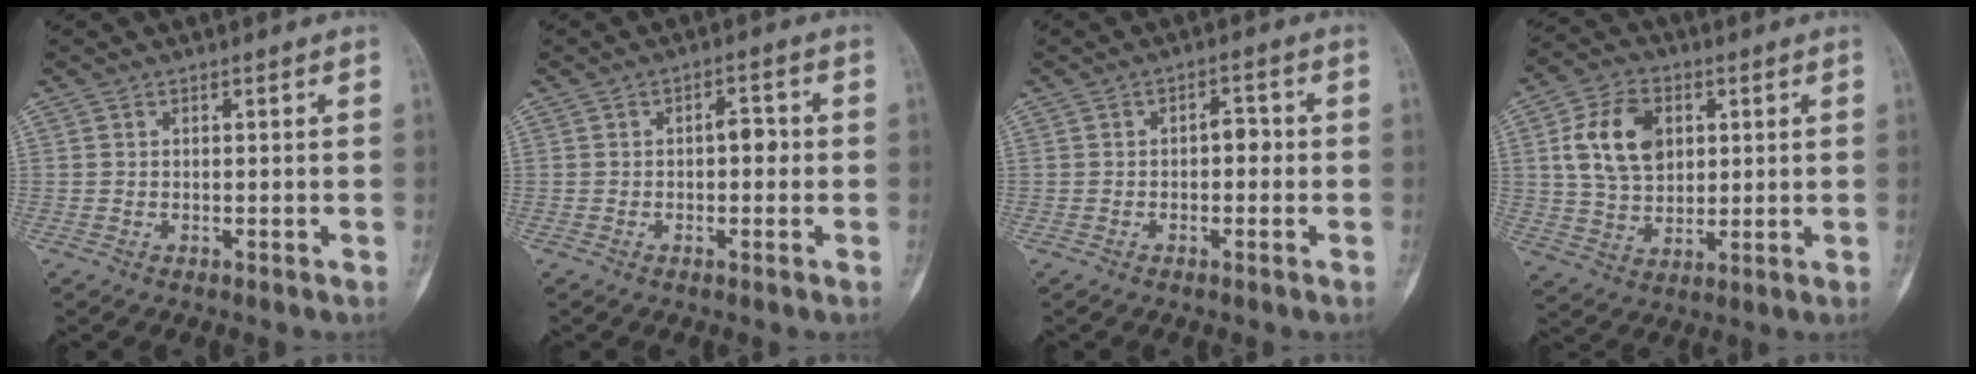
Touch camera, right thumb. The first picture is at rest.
{"total": 3.6, "force": [0.0, 1.9, 3.1], "torque": [-0.032, 0.009, -0.005]}
{"total": 3.1, "force": [-0.2, 1.7, 2.6], "torque": [-0.024, 0.013, -0.009]}
{"total": 12.6, "force": [3.2, 8.8, 8.4], "torque": [-0.129, -0.003, 0.059]}